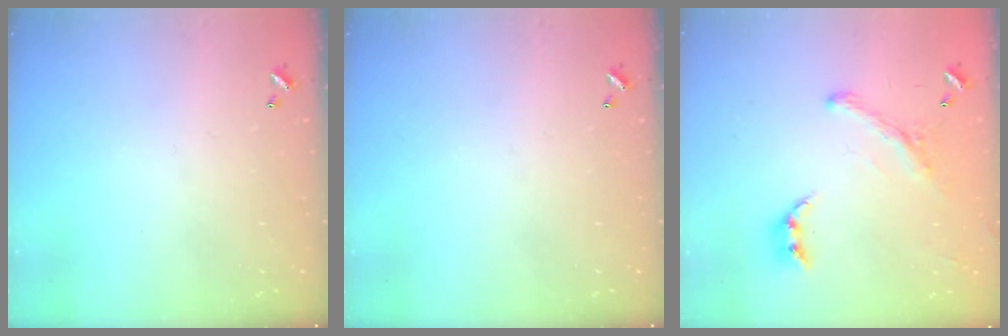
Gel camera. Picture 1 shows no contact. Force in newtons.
{"total": 0.0}
{"total": 2.2, "press": 1.9, "slide": 1.0}